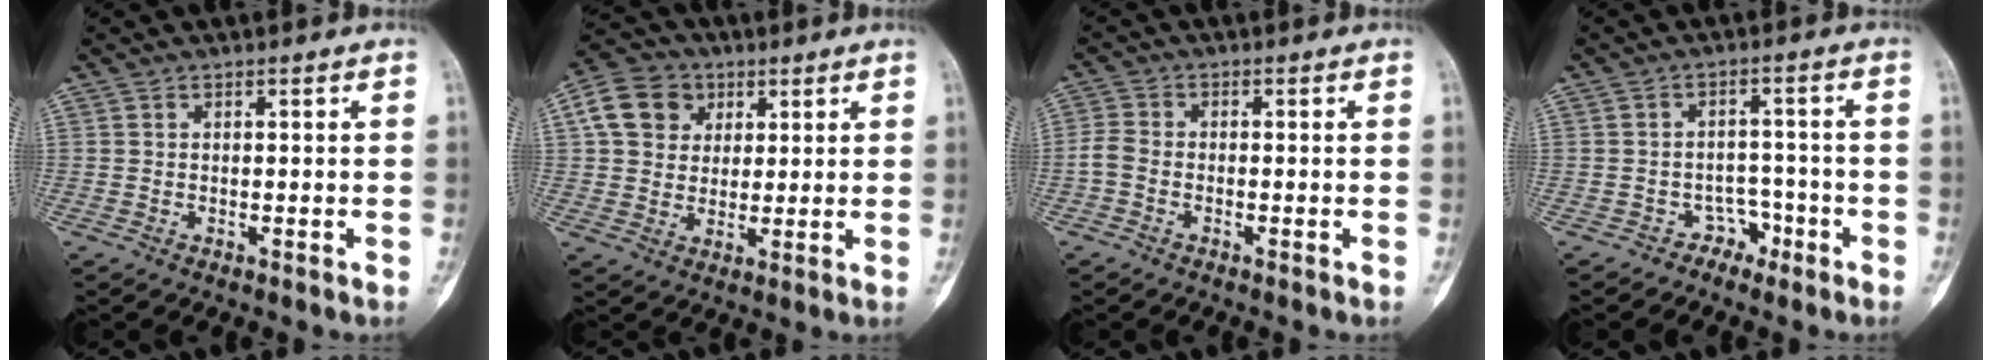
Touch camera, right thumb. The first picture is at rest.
{"total": 10.3, "force": [3.4, 8.6, 4.5], "torque": [-0.064, 0.000, 0.052]}
{"total": 3.0, "force": [-1.0, 2.0, 1.9], "torque": [-0.043, 0.006, -0.029]}
{"total": 3.6, "force": [-2.5, 2.6, 0.2], "torque": [0.020, 0.030, -0.039]}